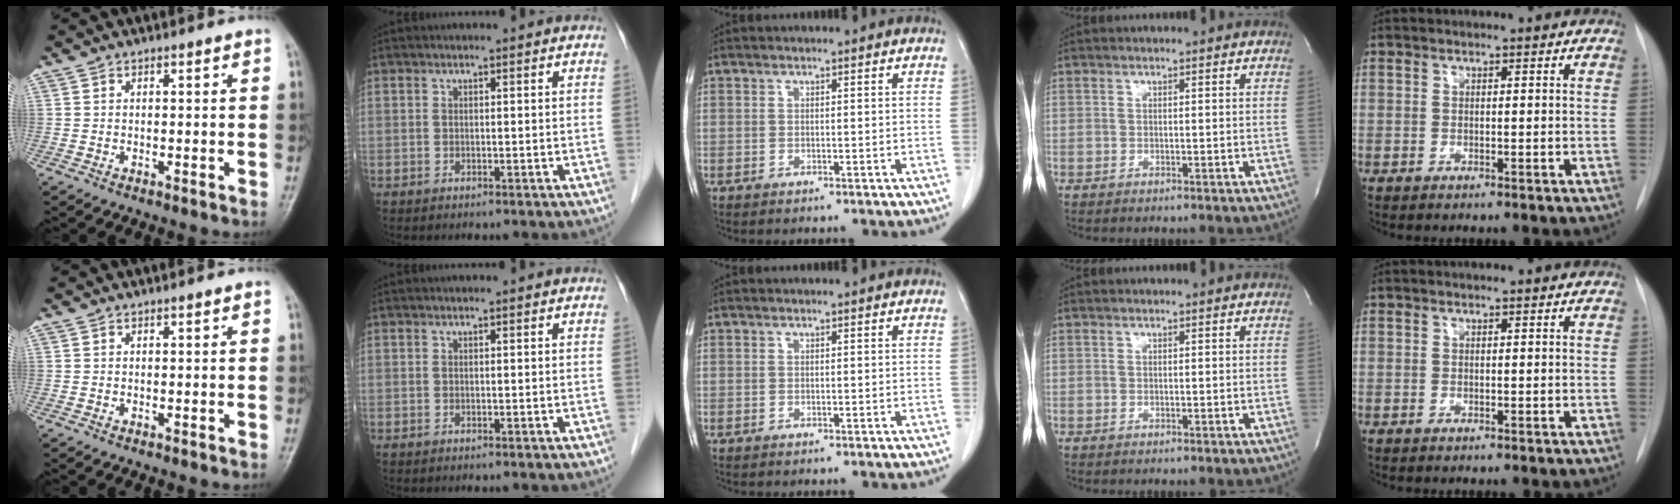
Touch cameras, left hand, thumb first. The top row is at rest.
{}